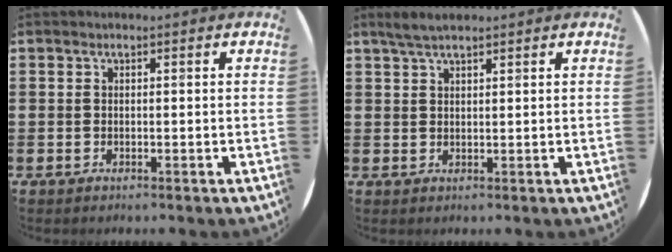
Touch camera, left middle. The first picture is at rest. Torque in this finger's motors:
{"motor_torque": [0.47, -0.39, 0.06, 0.05]}